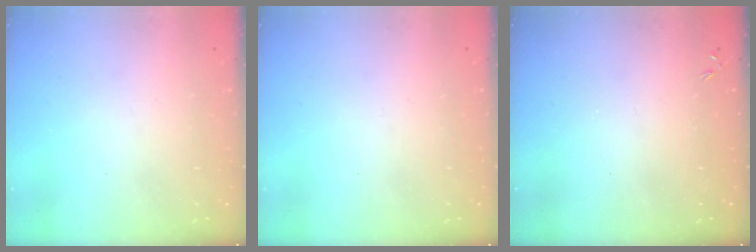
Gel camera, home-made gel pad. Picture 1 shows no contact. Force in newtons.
{"total": 0.0}
{"total": 0.0}